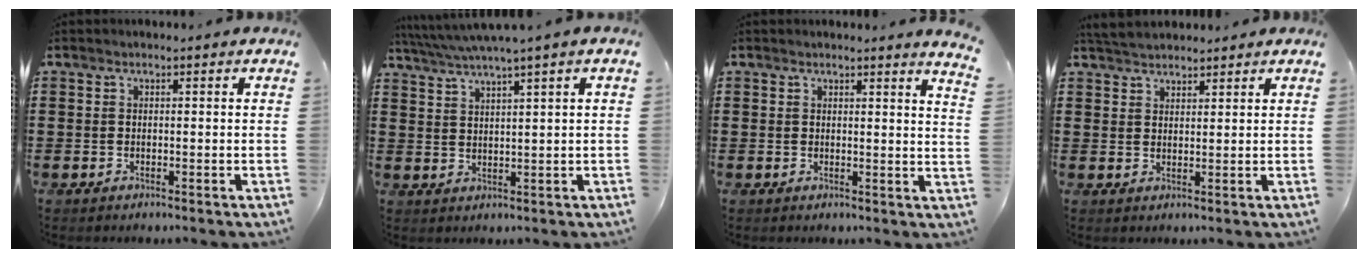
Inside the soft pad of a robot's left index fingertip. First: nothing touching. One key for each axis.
{"total": 2.9, "fx": 2.3, "fy": -0.7, "fz": 1.6, "tx": -0.039, "ty": -0.011, "tz": 0.037}
{"total": 2.1, "fx": 1.9, "fy": -0.5, "fz": 0.7, "tx": -0.010, "ty": -0.011, "tz": 0.035}
{"total": 3.3, "fx": 3.2, "fy": 1.0, "fz": 0.3, "tx": -0.016, "ty": 0.000, "tz": 0.061}